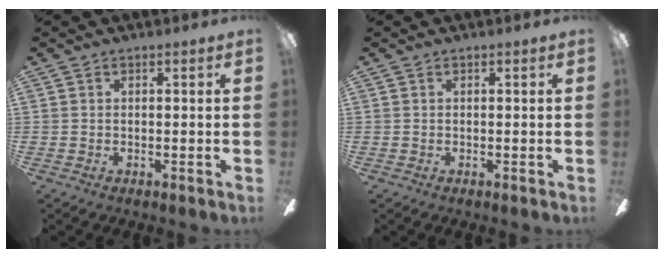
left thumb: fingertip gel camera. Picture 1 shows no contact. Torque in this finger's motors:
{"motor_torque": [0.02, 0.02, -0.11, 0.07, 0.00]}